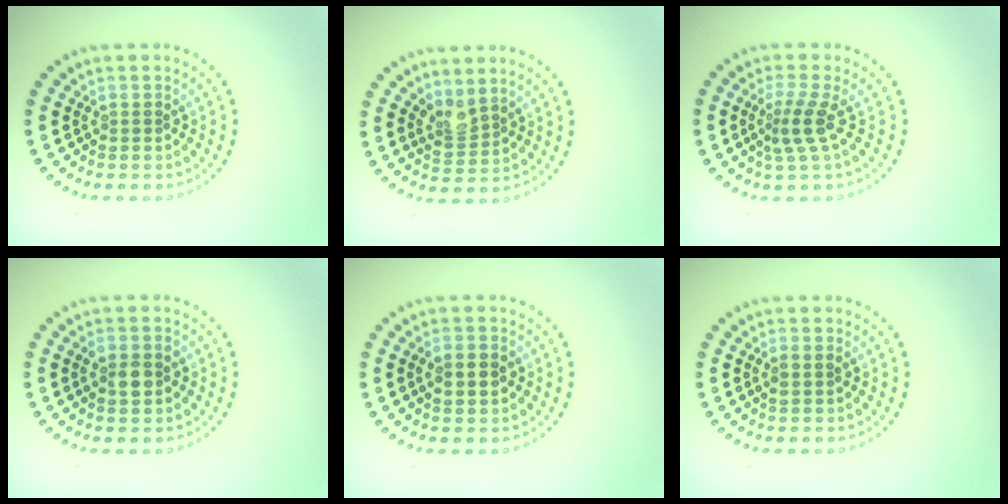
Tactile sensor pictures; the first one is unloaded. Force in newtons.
{"total": 2.1, "press": 1.5, "slide": 1.5}
{"total": 2.6, "press": 1.8, "slide": 1.8}
{"total": 2.5, "press": 2.5, "slide": 0.2}
{"total": 2.5, "press": 2.5, "slide": 0.0}
{"total": 1.0, "press": 1.0, "slide": 0.2}